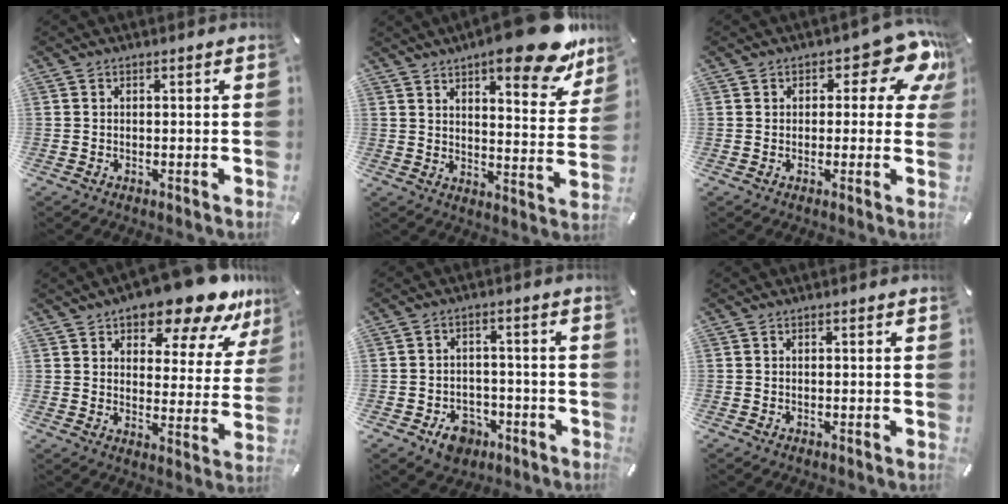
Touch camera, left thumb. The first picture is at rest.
{"total": 17.2, "force": [12.5, 5.2, 10.6], "torque": [-0.134, -0.090, 0.201]}
{"total": 10.3, "force": [5.2, 5.1, 7.2], "torque": [-0.083, -0.029, 0.087]}
{"total": 16.1, "force": [13.0, 5.8, 7.7], "torque": [-0.108, -0.093, 0.218]}
{"total": 7.0, "force": [-3.8, 5.1, 3.0], "torque": [-0.054, 0.019, -0.069]}
{"total": 0.0}